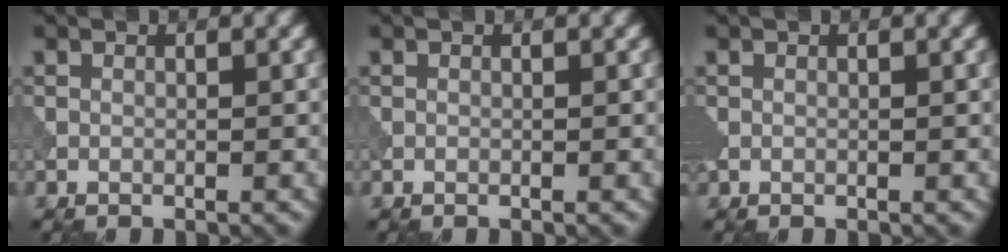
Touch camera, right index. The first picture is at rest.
{"total": 0.0}
{"total": 0.8, "force": [0.0, 0.7, 0.4], "torque": [-0.016, 0.001, 0.000]}